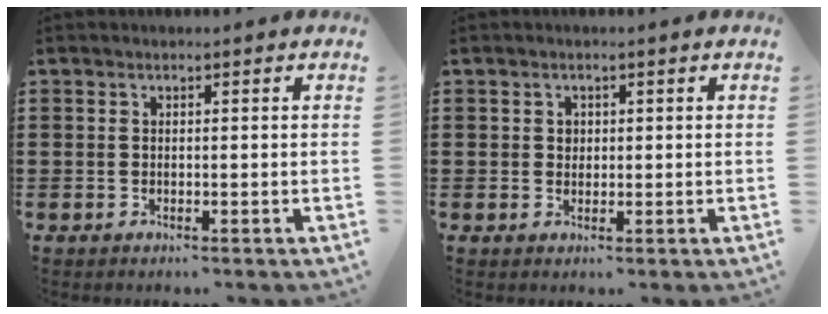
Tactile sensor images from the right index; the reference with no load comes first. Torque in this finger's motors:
{"motor_torque": [0.30, -0.17, 0.14, 0.02]}